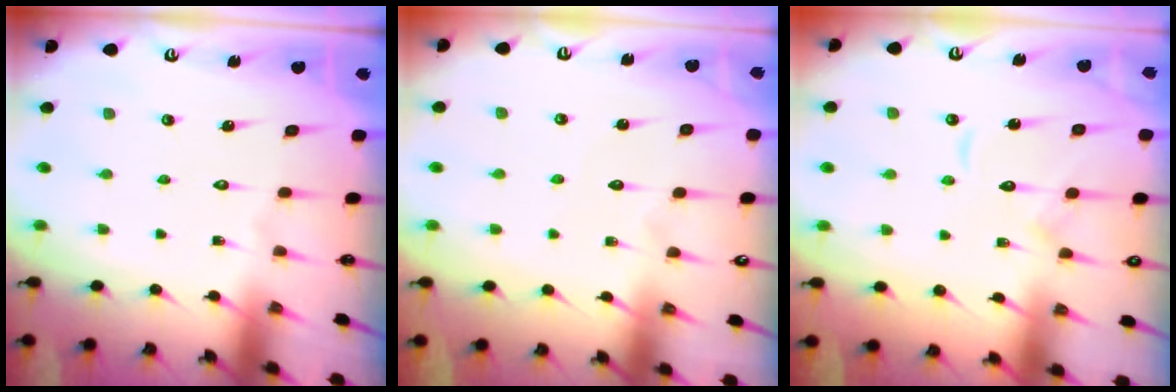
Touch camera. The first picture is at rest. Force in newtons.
{"total": 2.9, "press": 2.9, "slide": 0.3}
{"total": 7.7, "press": 7.7, "slide": 0.8}